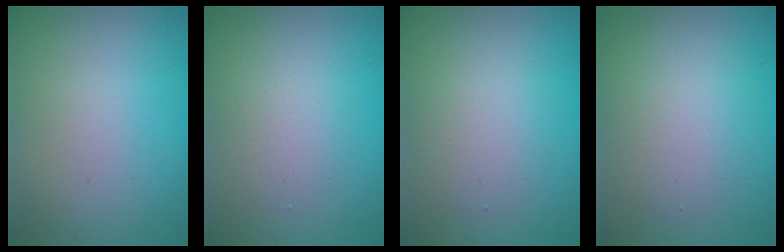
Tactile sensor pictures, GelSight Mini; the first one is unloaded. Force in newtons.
{"total": 2.2, "press": 2.2, "slide": 0.1}
{"total": 2.8, "press": 2.8, "slide": 0.2}
{"total": 3.7, "press": 3.7, "slide": 0.0}